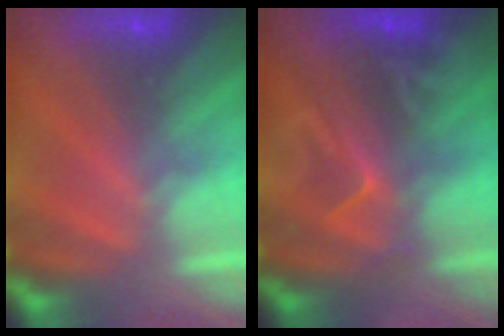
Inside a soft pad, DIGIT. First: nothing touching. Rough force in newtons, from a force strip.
{"total": 2.4}